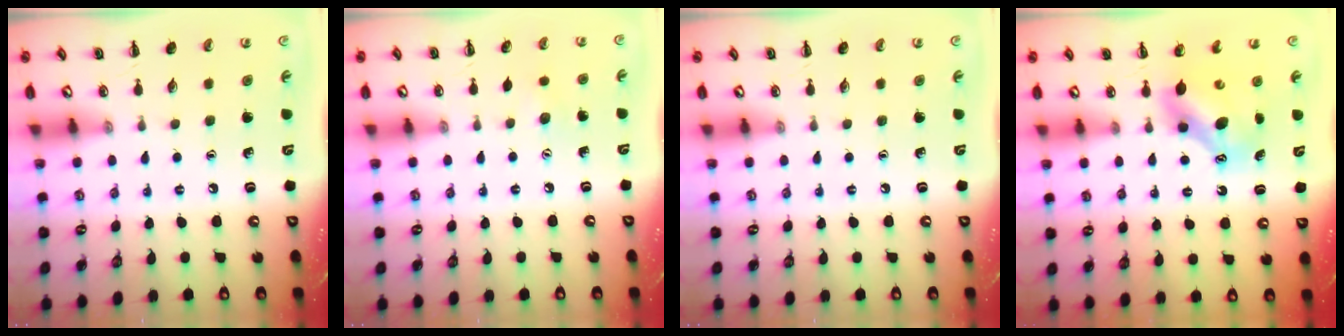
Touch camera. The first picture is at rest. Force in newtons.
{"total": 3.1, "press": 3.0, "slide": 0.7}
{"total": 0.0}
{"total": 7.1, "press": 7.1, "slide": 1.0}